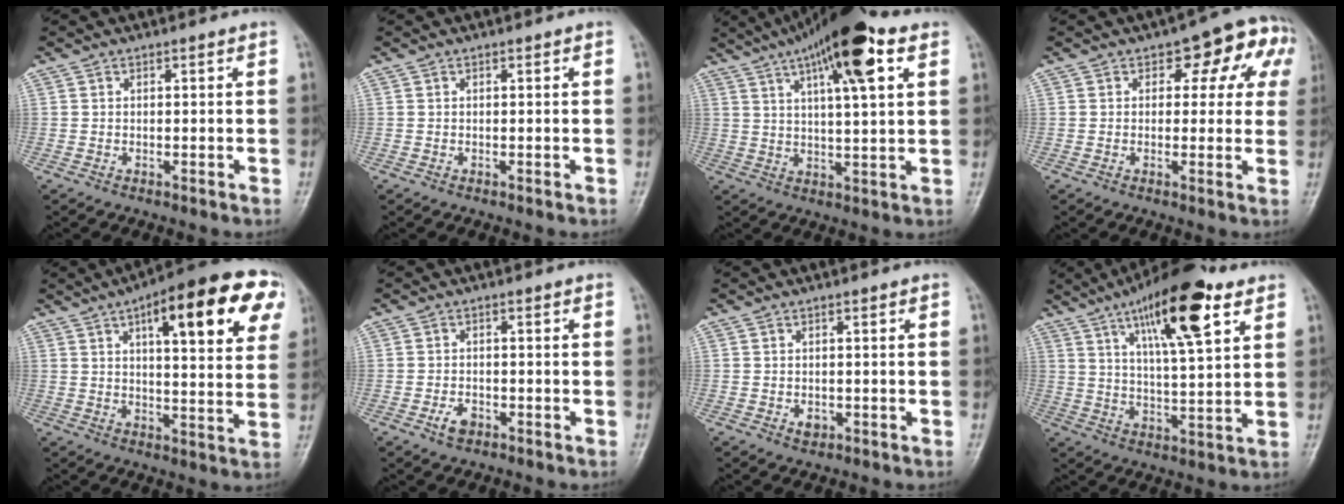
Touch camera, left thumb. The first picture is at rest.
{"total": 0.0}
{"total": 16.4, "force": [8.1, 4.1, 13.6], "torque": [-0.206, -0.005, 0.128]}
{"total": 9.8, "force": [3.4, 6.1, 6.9], "torque": [-0.024, 0.010, 0.031]}
{"total": 20.3, "force": [8.4, 6.5, 17.3], "torque": [-0.205, 0.003, 0.107]}
{"total": 2.6, "force": [-1.5, 1.6, 1.4], "torque": [-0.025, 0.005, -0.024]}
{"total": 1.5, "force": [-0.6, 1.2, 0.7], "torque": [-0.005, 0.001, -0.004]}
{"total": 17.0, "force": [8.9, 4.5, 13.8], "torque": [-0.204, -0.028, 0.145]}